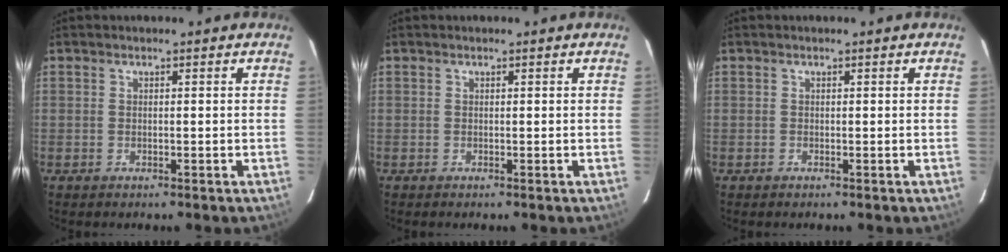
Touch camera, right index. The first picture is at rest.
{"total": 0.0}
{"total": 0.0}